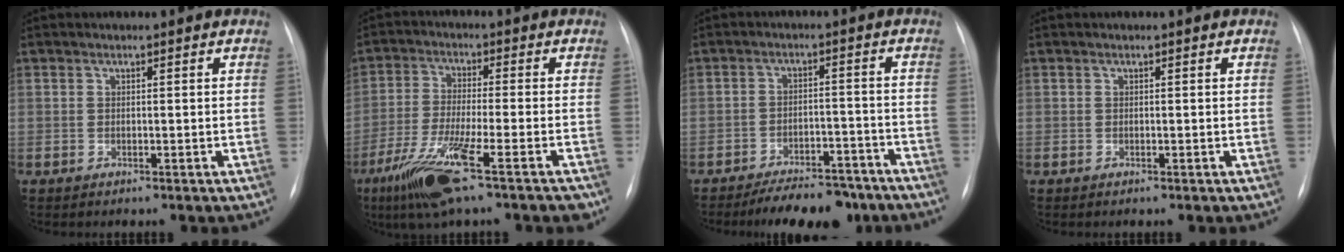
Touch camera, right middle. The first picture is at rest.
{"total": 12.0, "force": [-6.9, 0.5, 9.8], "torque": [-0.189, -0.032, -0.123]}
{"total": 10.7, "force": [-9.1, 3.7, 4.2], "torque": [-0.044, 0.010, -0.132]}
{"total": 0.0}